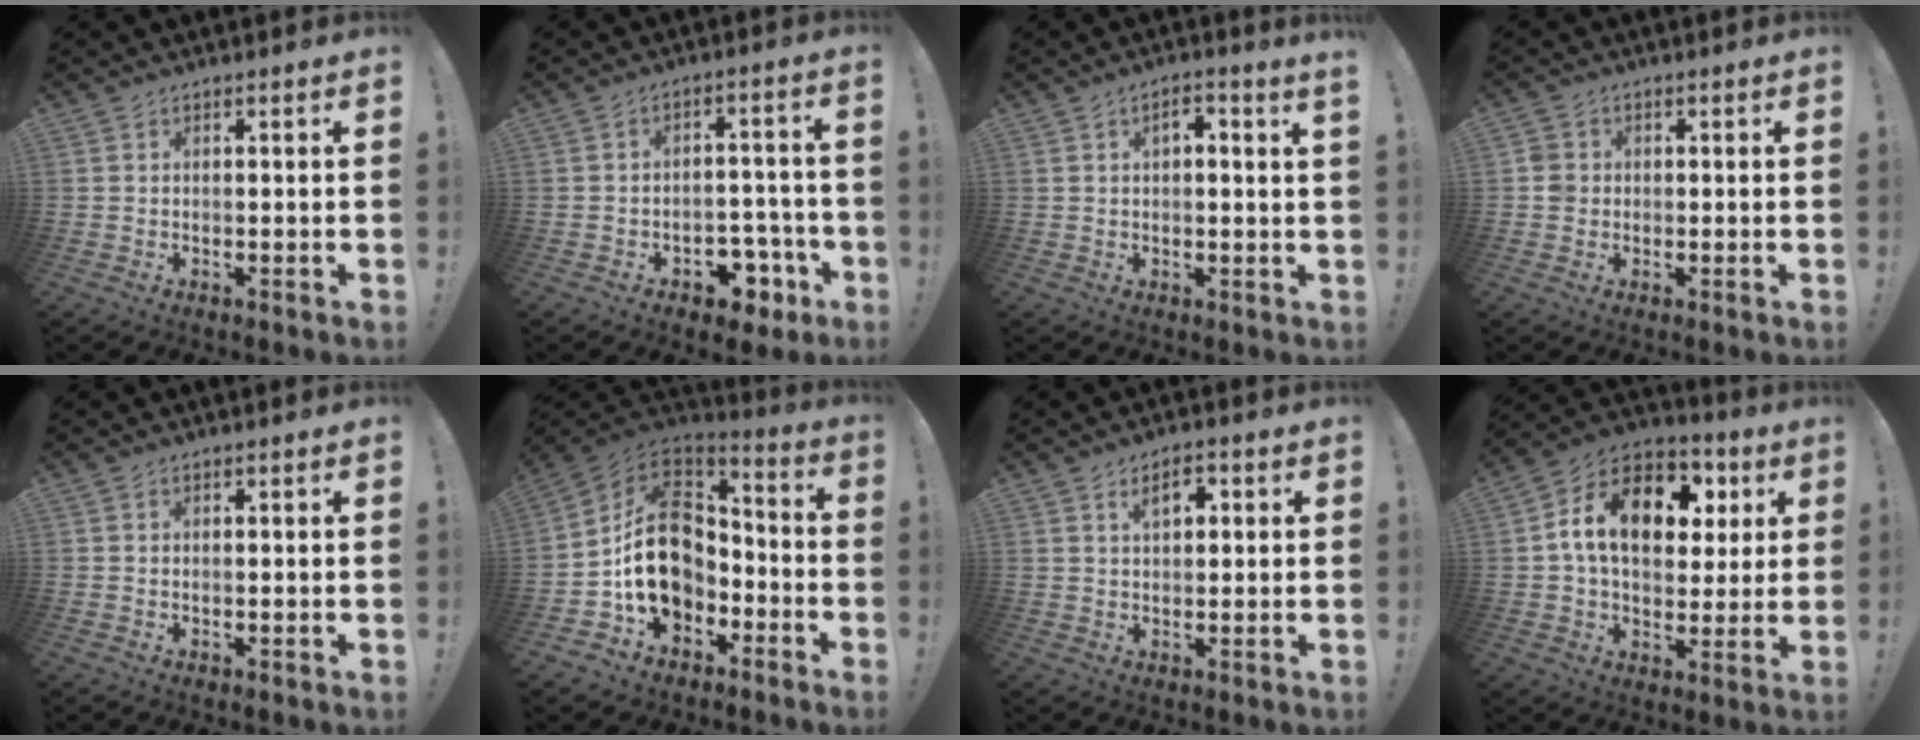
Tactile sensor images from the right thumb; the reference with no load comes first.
{"total": 8.6, "force": [-4.9, 5.6, 4.2], "torque": [-0.031, 0.046, -0.078]}
{"total": 2.6, "force": [0.7, 0.3, 2.4], "torque": [-0.039, -0.001, 0.009]}
{"total": 3.5, "force": [-0.3, 3.3, 1.1], "torque": [-0.012, 0.008, -0.004]}
{"total": 0.0}
{"total": 18.9, "force": [-0.9, 14.7, 11.9], "torque": [-0.191, 0.020, 0.003]}
{"total": 5.3, "force": [2.0, 2.9, 3.9], "torque": [-0.051, -0.002, 0.029]}
{"total": 17.4, "force": [4.8, 11.6, 12.1], "torque": [-0.181, -0.009, 0.084]}